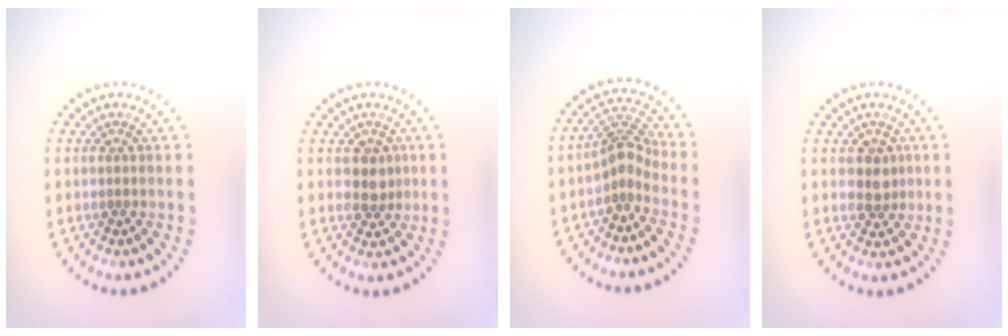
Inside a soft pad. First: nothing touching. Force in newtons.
{"total": 2.0, "press": 1.9, "slide": 0.7}
{"total": 2.6, "press": 1.9, "slide": 1.7}
{"total": 2.0, "press": 1.8, "slide": 0.9}